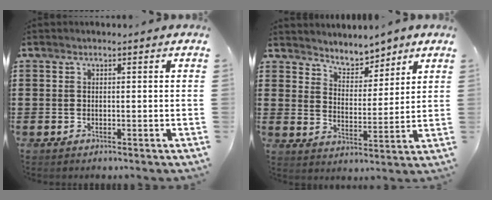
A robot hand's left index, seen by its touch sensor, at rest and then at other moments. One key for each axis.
{"total": 4.9, "fx": 4.6, "fy": 1.5, "fz": 0.8, "tx": -0.031, "ty": -0.022, "tz": 0.079}